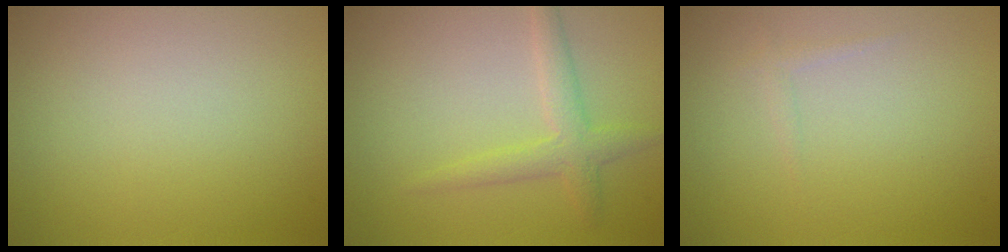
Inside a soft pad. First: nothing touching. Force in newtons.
{"total": 1.8, "press": 1.8, "slide": 0.1}
{"total": 0.7, "press": 0.7, "slide": 0.0}